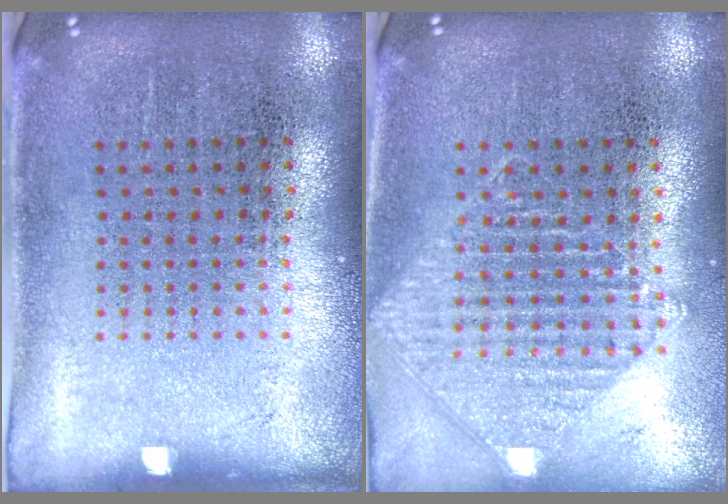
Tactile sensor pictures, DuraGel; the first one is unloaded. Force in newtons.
{"total": 1.0, "press": 1.0, "slide": 0.1}